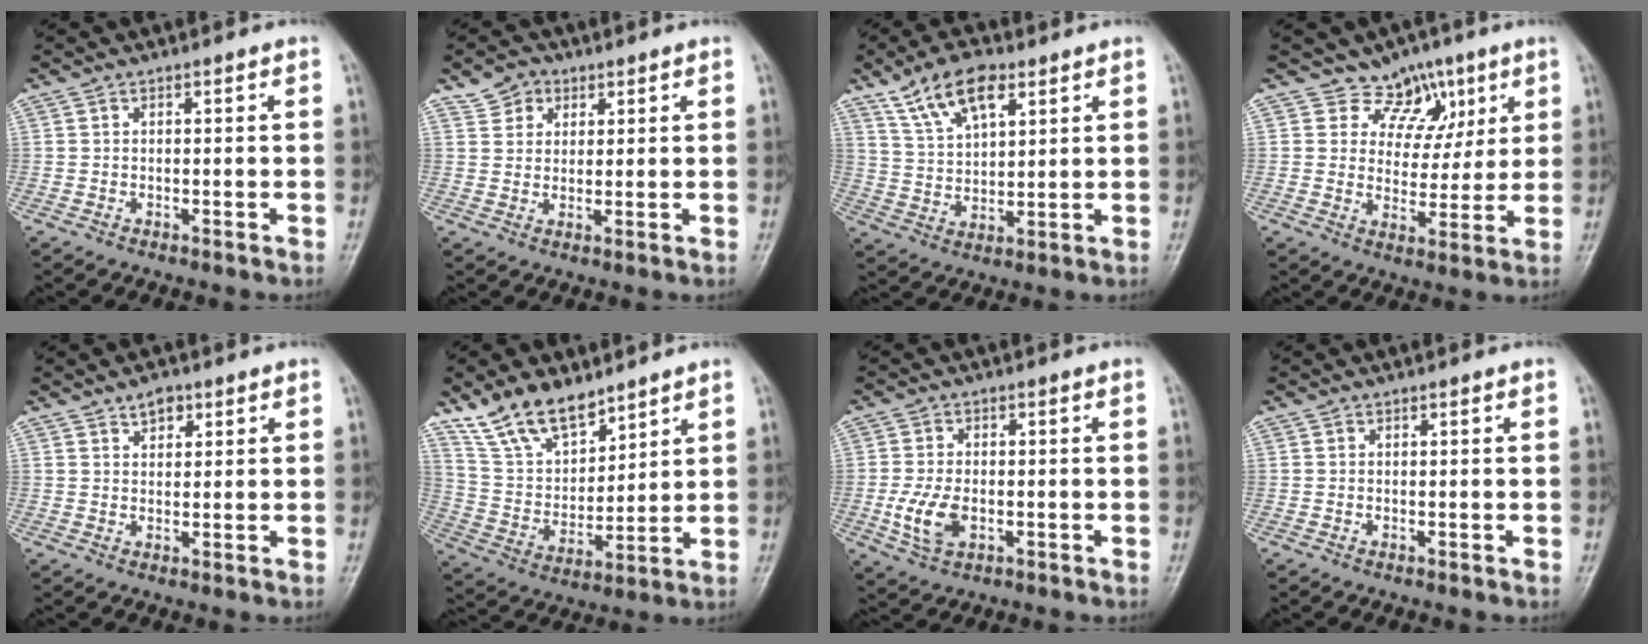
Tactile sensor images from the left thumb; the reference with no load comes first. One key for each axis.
{"total": 4.7, "fx": 2.6, "fy": 3.7, "fz": 1.2, "tx": -0.001, "ty": -0.009, "tz": 0.045}
{"total": 10.6, "fx": 6.3, "fy": 4.9, "fz": 7.0, "tx": -0.115, "ty": -0.018, "tz": 0.123}
{"total": 8.0, "fx": 5.1, "fy": 6.1, "fz": 1.2, "tx": 0.028, "ty": -0.027, "tz": 0.082}
{"total": 3.0, "fx": 1.9, "fy": 1.8, "fz": 1.5, "tx": -0.011, "ty": -0.010, "tz": 0.031}
{"total": 13.0, "fx": 9.8, "fy": 6.1, "fz": 5.9, "tx": -0.081, "ty": -0.051, "tz": 0.199}
{"total": 6.5, "fx": -1.5, "fy": 4.0, "fz": 4.9, "tx": -0.101, "ty": -0.001, "tz": -0.024}
{"total": 0.0}